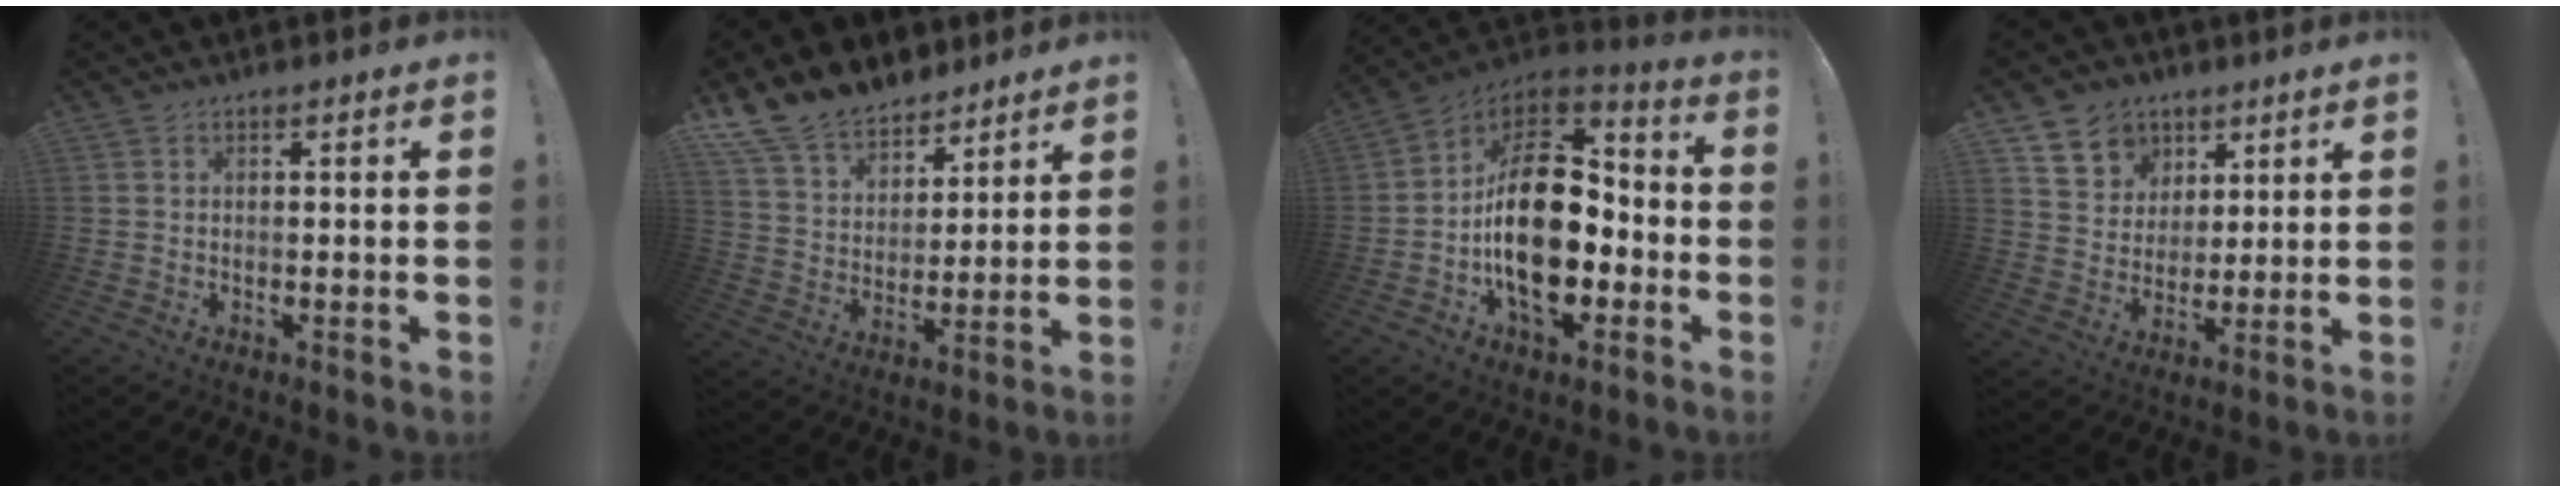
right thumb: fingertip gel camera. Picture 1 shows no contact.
{"total": 14.1, "force": [11.5, 7.5, 3.3], "torque": [-0.070, -0.085, 0.221]}
{"total": 24.2, "force": [-2.4, 14.6, 19.1], "torque": [-0.332, 0.026, -0.028]}
{"total": 9.6, "force": [5.3, 7.7, 2.1], "torque": [-0.030, -0.041, 0.107]}